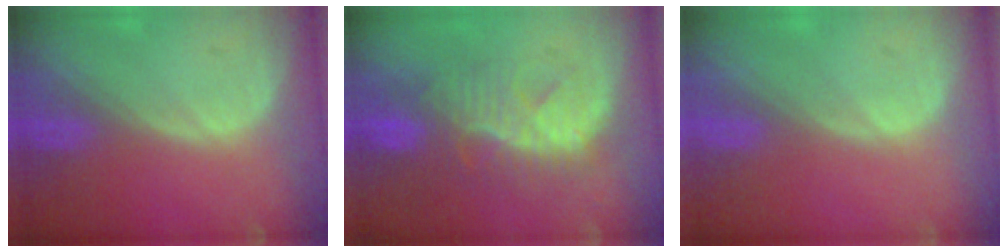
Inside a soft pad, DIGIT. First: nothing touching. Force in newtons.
{"total": 9.6, "press": 9.0, "slide": 3.3}
{"total": 0.0}